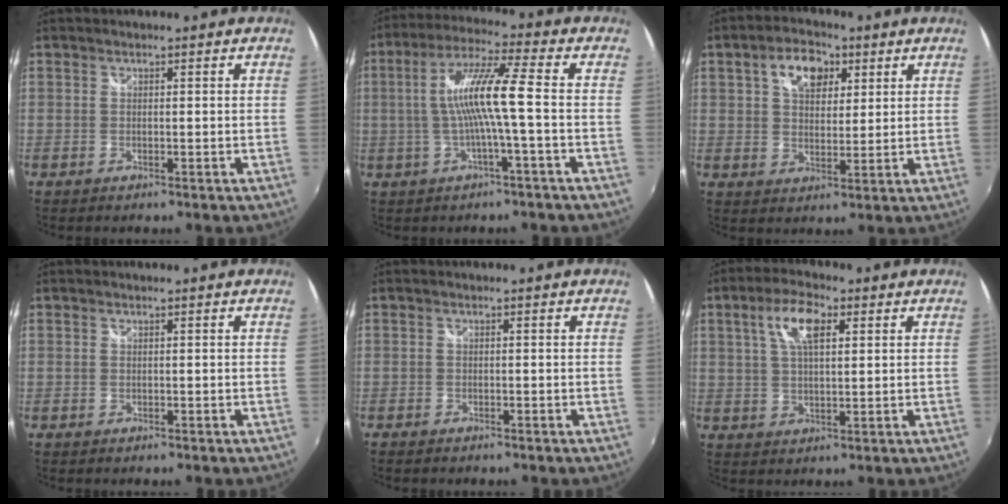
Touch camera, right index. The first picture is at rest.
{"total": 10.2, "force": [-1.2, -0.5, 10.1], "torque": [-0.192, 0.009, -0.019]}
{"total": 8.5, "force": [3.6, 5.4, 5.5], "torque": [-0.091, 0.023, 0.059]}
{"total": 0.0}
{"total": 1.6, "force": [-1.5, 0.5, 0.4], "torque": [-0.012, -0.009, -0.027]}
{"total": 7.9, "force": [3.0, 3.3, 6.5], "torque": [-0.123, 0.016, 0.053]}